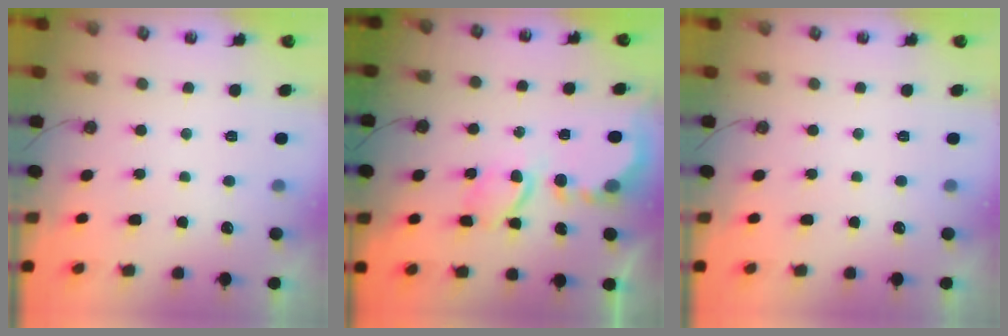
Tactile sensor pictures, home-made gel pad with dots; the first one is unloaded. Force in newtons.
{"total": 8.2, "press": 8.2, "slide": 0.7}
{"total": 0.0}